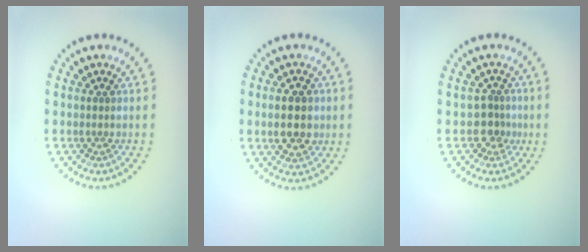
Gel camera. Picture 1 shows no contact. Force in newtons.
{"total": 3.9, "press": 3.9, "slide": 0.1}
{"total": 2.0, "press": 1.6, "slide": 1.2}